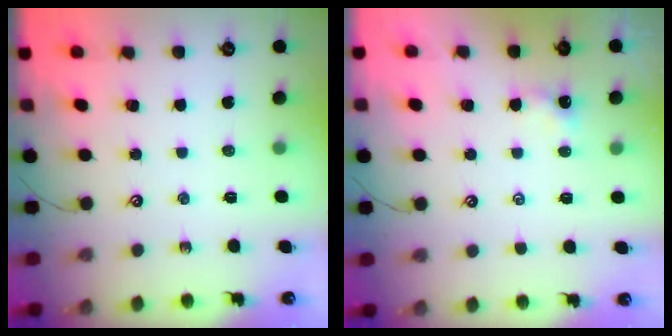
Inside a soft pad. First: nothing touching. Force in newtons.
{"total": 1.1, "press": 1.1, "slide": 0.3}